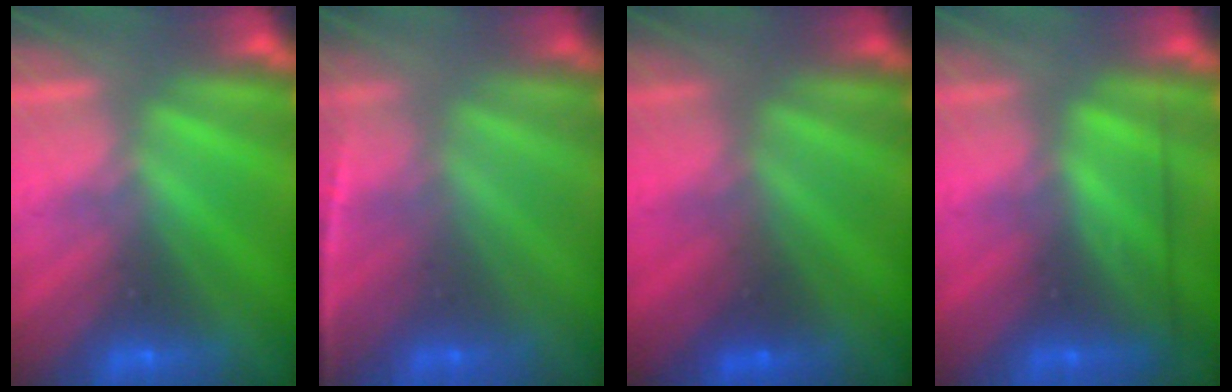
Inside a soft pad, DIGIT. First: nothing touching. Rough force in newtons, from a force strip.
{"total": 1.6}
{"total": 1.7}
{"total": 2.4}